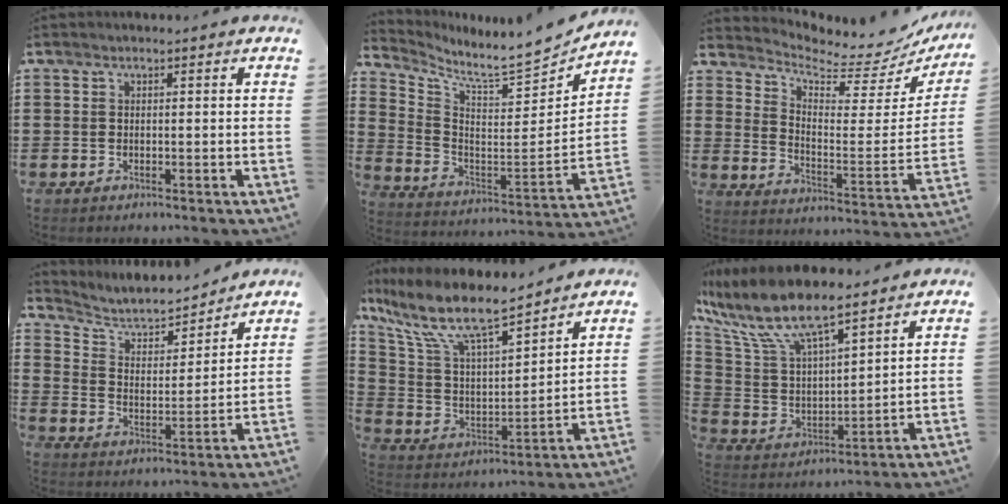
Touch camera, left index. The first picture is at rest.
{"total": 7.2, "force": [6.7, 0.1, 2.6], "torque": [-0.070, -0.074, 0.104]}
{"total": 4.6, "force": [4.3, 1.1, 1.3], "torque": [-0.046, -0.043, 0.065]}
{"total": 5.2, "force": [4.6, 1.7, 1.7], "torque": [-0.061, -0.028, 0.072]}
{"total": 11.3, "force": [8.8, 2.2, 6.7], "torque": [-0.166, -0.051, 0.151]}
{"total": 10.3, "force": [8.1, 2.5, 5.9], "torque": [-0.155, -0.043, 0.137]}